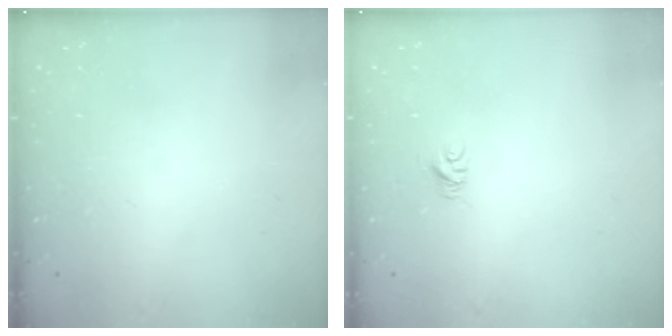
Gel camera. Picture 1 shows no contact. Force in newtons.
{"total": 4.5, "press": 4.5, "slide": 0.3}